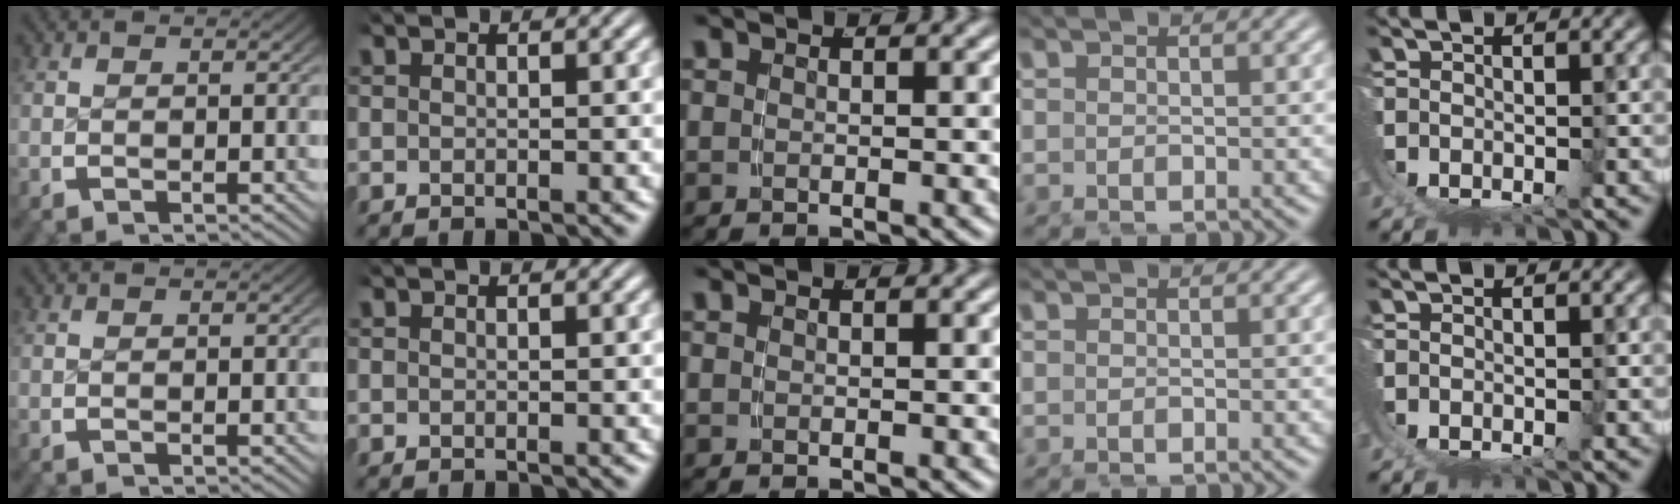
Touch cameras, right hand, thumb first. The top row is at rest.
{}